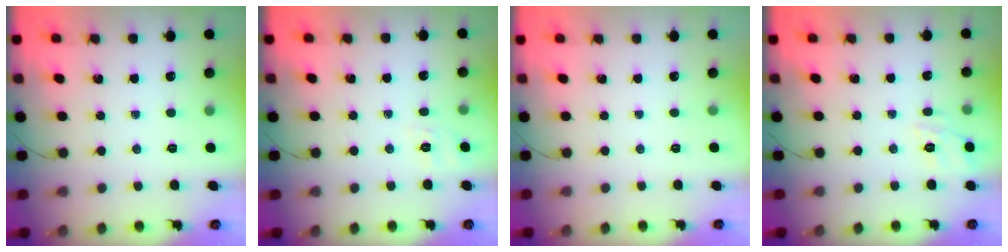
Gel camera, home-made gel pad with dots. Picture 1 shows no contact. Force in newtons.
{"total": 2.0, "press": 0.2, "slide": 1.9}
{"total": 2.5, "press": 2.4, "slide": 0.5}
{"total": 10.7, "press": 10.6, "slide": 1.1}